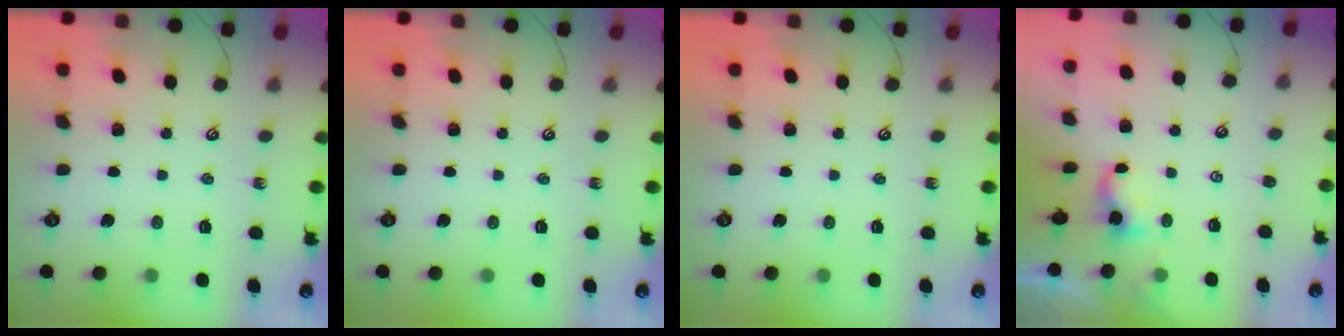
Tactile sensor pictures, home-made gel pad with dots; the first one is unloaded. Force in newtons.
{"total": 0.0}
{"total": 0.0}
{"total": 1.1, "press": 1.0, "slide": 0.3}